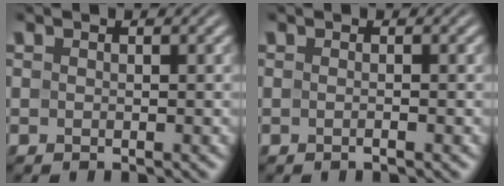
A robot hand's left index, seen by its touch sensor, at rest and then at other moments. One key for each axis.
{"total": 1.0, "fx": -0.2, "fy": 0.4, "fz": 0.9, "tx": -0.010, "ty": -0.005, "tz": -0.009}